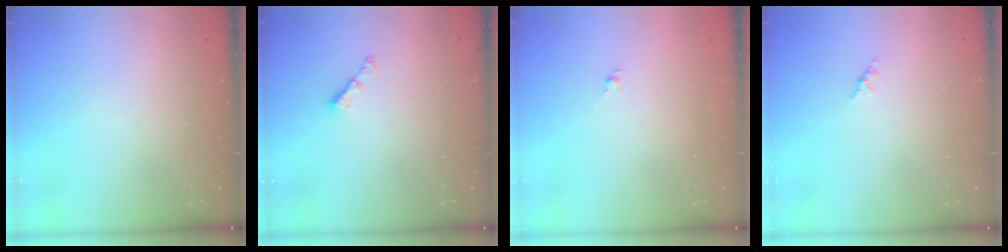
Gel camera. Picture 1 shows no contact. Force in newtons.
{"total": 3.1, "press": 3.1, "slide": 0.6}
{"total": 1.4, "press": 1.2, "slide": 0.6}
{"total": 1.4, "press": 1.3, "slide": 0.4}